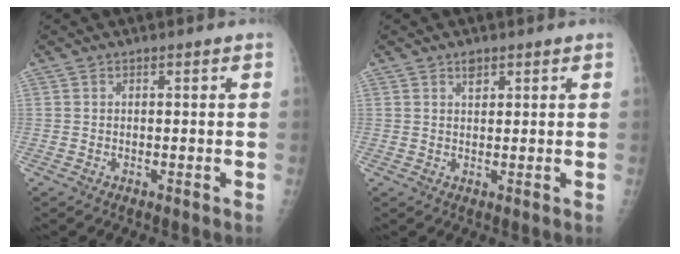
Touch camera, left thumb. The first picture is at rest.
{"total": 1.8, "force": [1.2, 1.0, 0.9], "torque": [-0.005, -0.006, 0.018]}